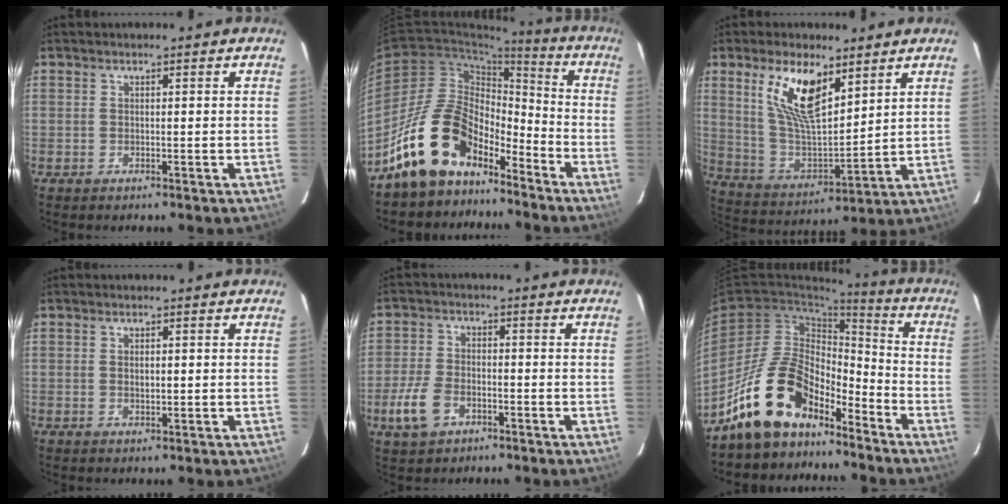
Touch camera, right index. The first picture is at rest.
{"total": 16.0, "force": [-11.9, 8.0, 7.3], "torque": [-0.138, 0.023, -0.203]}
{"total": 14.4, "force": [7.7, 5.7, 10.8], "torque": [-0.212, 0.004, 0.160]}
{"total": 1.7, "force": [0.2, 1.0, 1.4], "torque": [-0.022, 0.002, 0.003]}
{"total": 8.0, "force": [-3.7, 5.1, 4.9], "torque": [-0.123, 0.001, -0.068]}
{"total": 16.0, "force": [-12.1, 7.5, 7.4], "torque": [-0.144, 0.025, -0.208]}